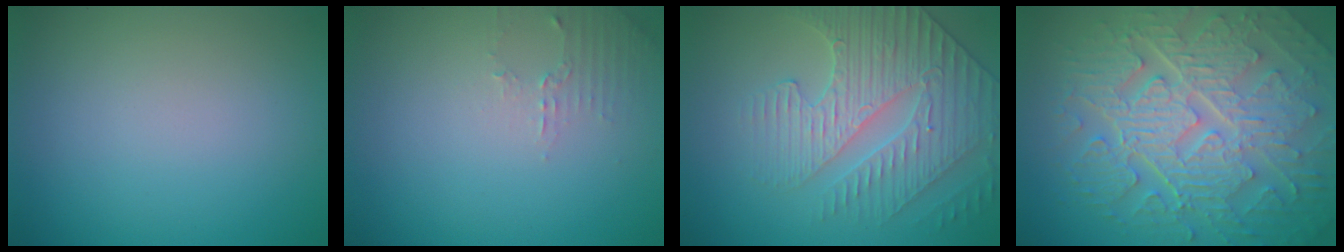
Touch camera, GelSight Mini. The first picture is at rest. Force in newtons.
{"total": 1.4, "press": 1.4, "slide": 0.4}
{"total": 4.5, "press": 4.5, "slide": 0.4}
{"total": 10.3, "press": 6.9, "slide": 7.7}